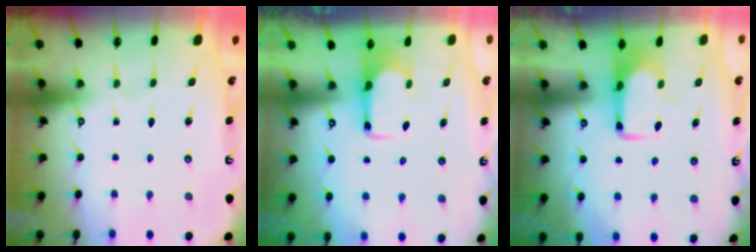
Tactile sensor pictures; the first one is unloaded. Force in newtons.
{"total": 1.8, "press": 1.6, "slide": 0.7}
{"total": 1.6, "press": 1.5, "slide": 0.4}